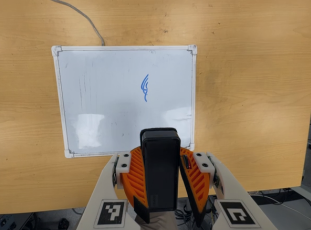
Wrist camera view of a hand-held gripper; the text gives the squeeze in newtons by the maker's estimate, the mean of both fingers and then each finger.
{"total": 7.3, "left": 8.0, "right": 6.6}